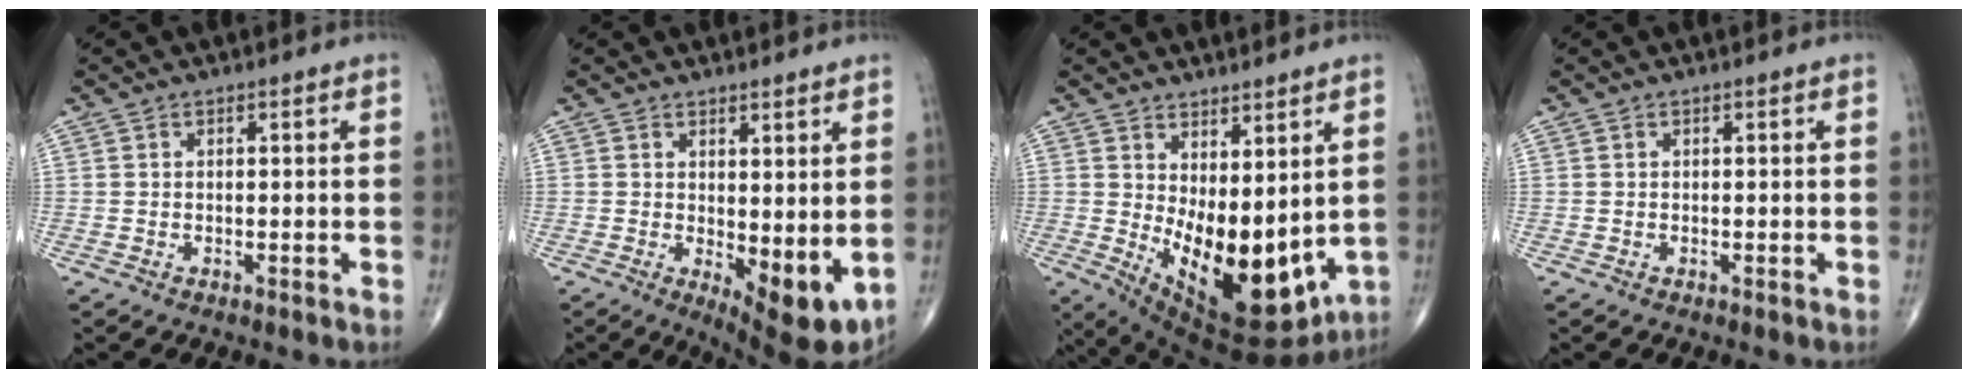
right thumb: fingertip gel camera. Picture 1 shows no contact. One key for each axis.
{"total": 8.6, "fx": -0.3, "fy": 3.4, "fz": 7.9, "tx": -0.100, "ty": -0.023, "tz": 0.009}
{"total": 17.2, "fx": 0.9, "fy": 8.1, "fz": 15.1, "tx": -0.225, "ty": -0.045, "tz": 0.046}
{"total": 0.0}